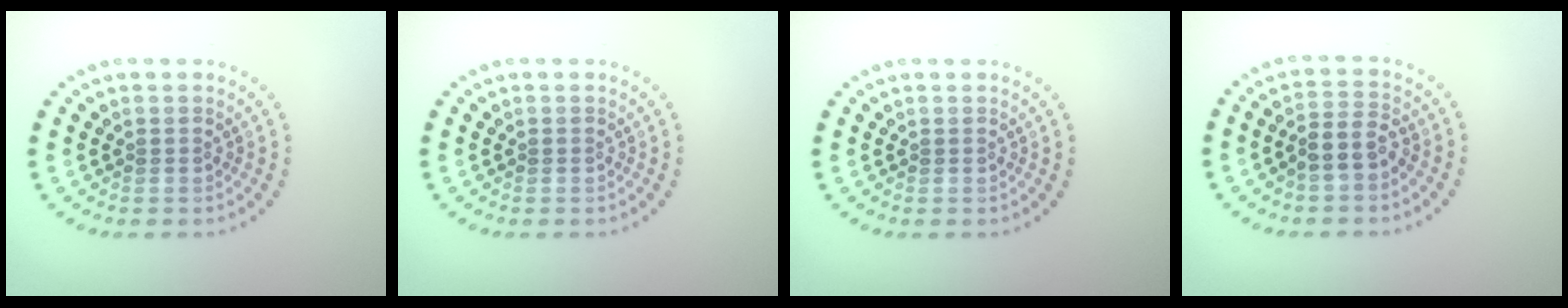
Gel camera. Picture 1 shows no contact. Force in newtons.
{"total": 0.0}
{"total": 0.0}
{"total": 2.7, "press": 2.3, "slide": 1.5}